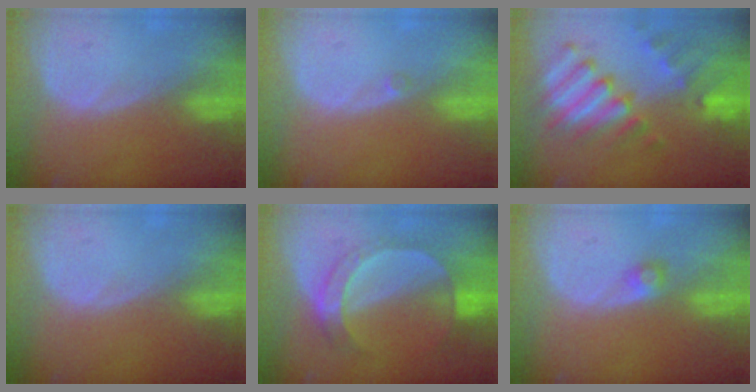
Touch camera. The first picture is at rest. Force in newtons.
{"total": 0.7, "press": 0.6, "slide": 0.3}
{"total": 10.8, "press": 9.3, "slide": 5.6}
{"total": 0.0}
{"total": 7.3, "press": 6.4, "slide": 3.4}
{"total": 1.8, "press": 1.7, "slide": 0.3}